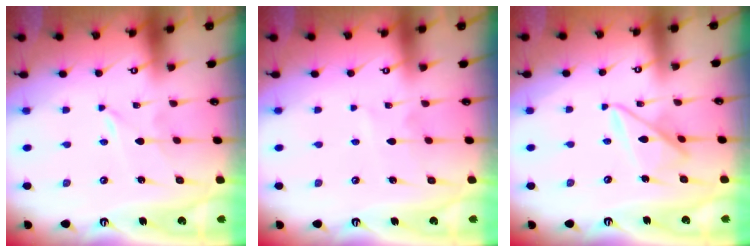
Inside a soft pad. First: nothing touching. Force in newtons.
{"total": 3.7, "press": 3.7, "slide": 0.4}
{"total": 10.4, "press": 10.3, "slide": 0.9}